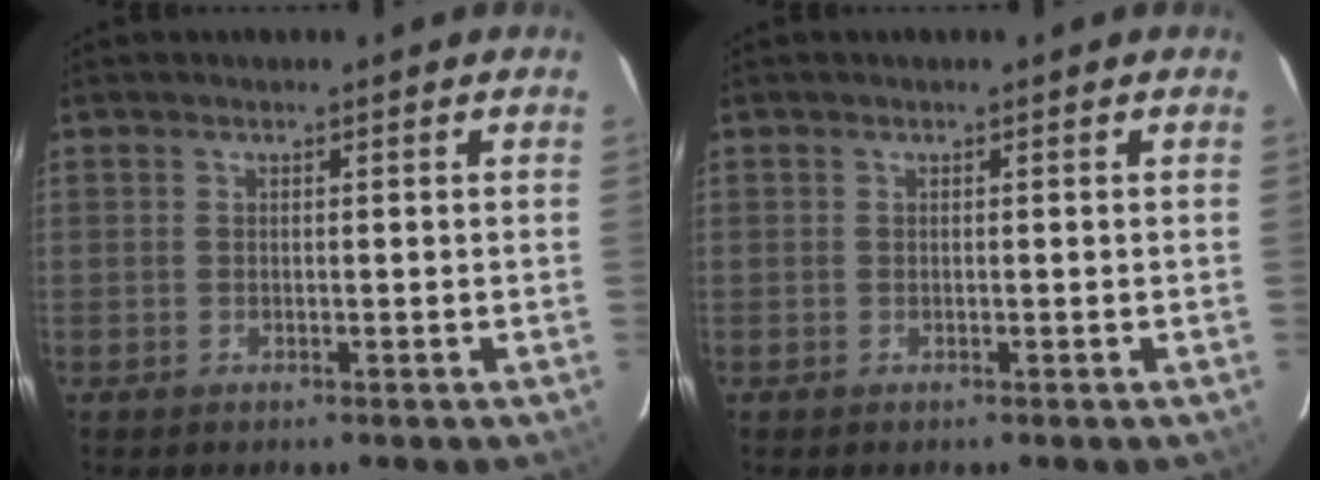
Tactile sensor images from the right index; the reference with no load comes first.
{"total": 0.0}